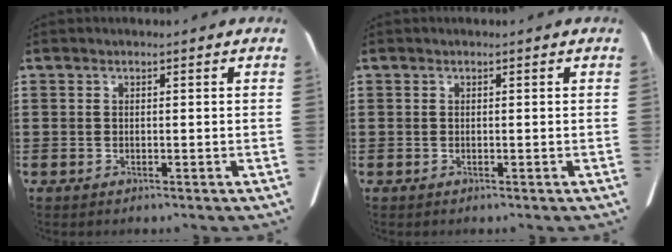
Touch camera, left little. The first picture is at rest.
{"total": 0.0}